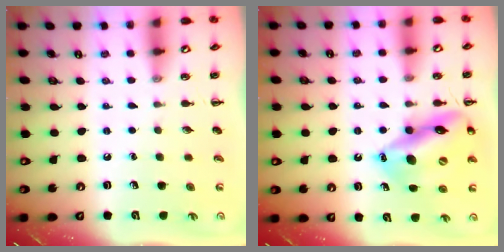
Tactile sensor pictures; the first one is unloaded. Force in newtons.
{"total": 17.5, "press": 17.1, "slide": 3.6}